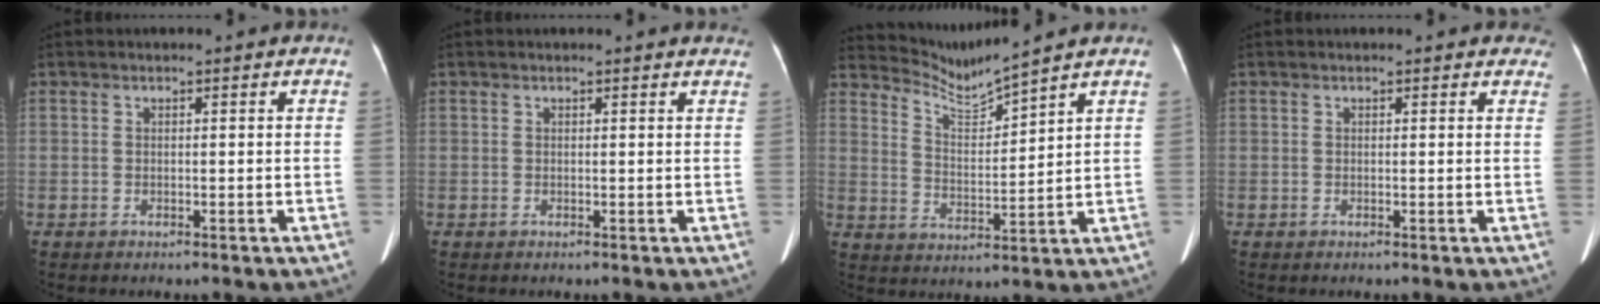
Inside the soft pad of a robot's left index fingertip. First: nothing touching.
{"total": 2.6, "force": [2.6, 0.4, 0.3], "torque": [-0.005, -0.004, 0.010]}
{"total": 6.0, "force": [5.7, -2.0, 0.2], "torque": [-0.020, -0.018, 0.121]}
{"total": 2.4, "force": [2.1, 1.2, 0.5], "torque": [0.011, -0.003, 0.002]}